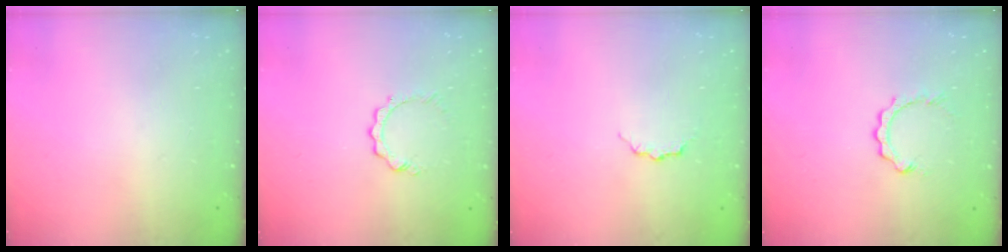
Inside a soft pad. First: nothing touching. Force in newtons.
{"total": 2.9, "press": 2.9, "slide": 0.3}
{"total": 4.0, "press": 3.9, "slide": 0.5}
{"total": 2.9, "press": 2.9, "slide": 0.3}